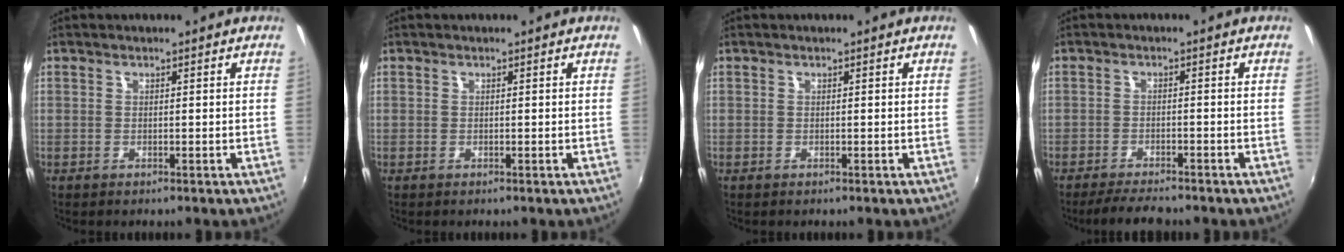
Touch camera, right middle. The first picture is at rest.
{"total": 0.0}
{"total": 0.0}
{"total": 5.9, "force": [-5.2, 1.0, 2.6], "torque": [-0.068, -0.014, -0.086]}